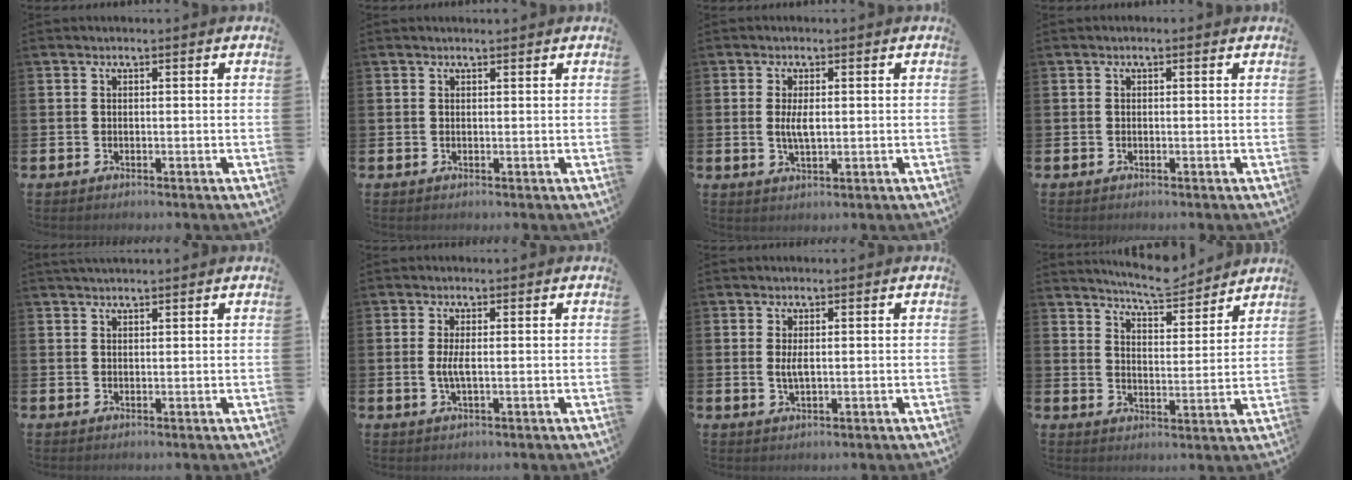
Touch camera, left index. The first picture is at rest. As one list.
[{"total": 0.5, "force": [0.5, 0.0, 0.1], "torque": [0.006, -0.003, 0.007]}, {"total": 3.1, "force": [0.3, 1.2, 2.9], "torque": [-0.056, 0.003, 0.002]}, {"total": 0.0}, {"total": 1.6, "force": [1.6, 0.2, 0.3], "torque": [-0.007, 0.001, 0.029]}, {"total": 2.0, "force": [0.0, 0.4, 2.0], "torque": [-0.045, 0.000, 0.000]}, {"total": 2.0, "force": [0.2, 0.7, 1.9], "torque": [-0.036, 0.002, 0.002]}, {"total": 6.7, "force": [6.6, 0.6, 1.2], "torque": [-0.035, -0.041, 0.118]}]